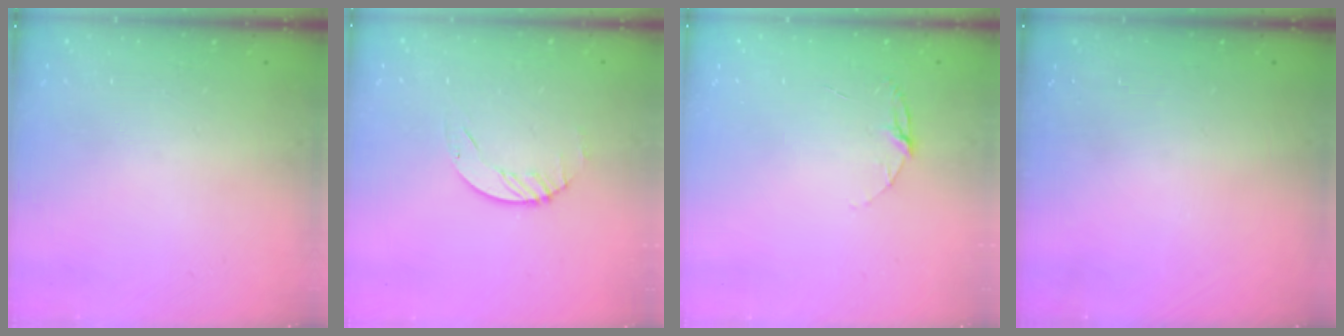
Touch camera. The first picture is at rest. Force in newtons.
{"total": 1.9, "press": 1.9, "slide": 0.2}
{"total": 4.1, "press": 4.1, "slide": 0.3}
{"total": 0.0}